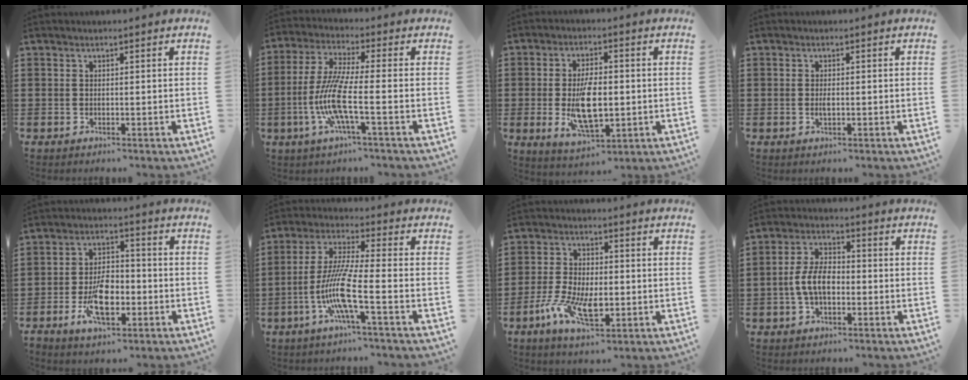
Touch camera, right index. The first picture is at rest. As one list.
[{"total": 10.0, "force": [-2.8, 1.5, 9.5], "torque": [-0.216, -0.019, -0.061]}, {"total": 8.8, "force": [-1.0, 4.0, 7.7], "torque": [-0.152, -0.004, -0.021]}, {"total": 1.2, "force": [-0.2, 0.5, 1.1], "torque": [-0.021, 0.002, -0.004]}, {"total": 8.3, "force": [-3.0, 4.1, 6.6], "torque": [-0.132, 0.004, -0.052]}, {"total": 10.0, "force": [-3.7, 0.7, 9.3], "torque": [-0.219, -0.023, -0.083]}, {"total": 8.6, "force": [-3.2, 4.0, 7.0], "torque": [-0.159, -0.006, -0.061]}, {"total": 6.4, "force": [-1.4, 3.5, 5.2], "torque": [-0.127, -0.002, -0.033]}]